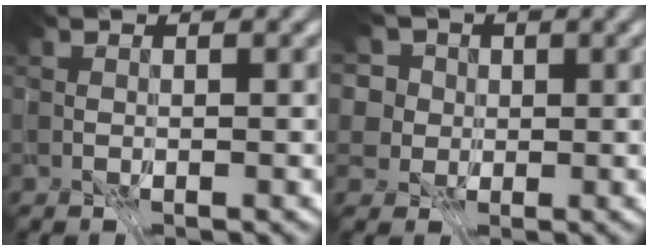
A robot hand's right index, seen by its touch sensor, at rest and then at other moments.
{"total": 8.3, "force": [4.1, 5.9, 4.1], "torque": [-0.094, 0.029, 0.052]}